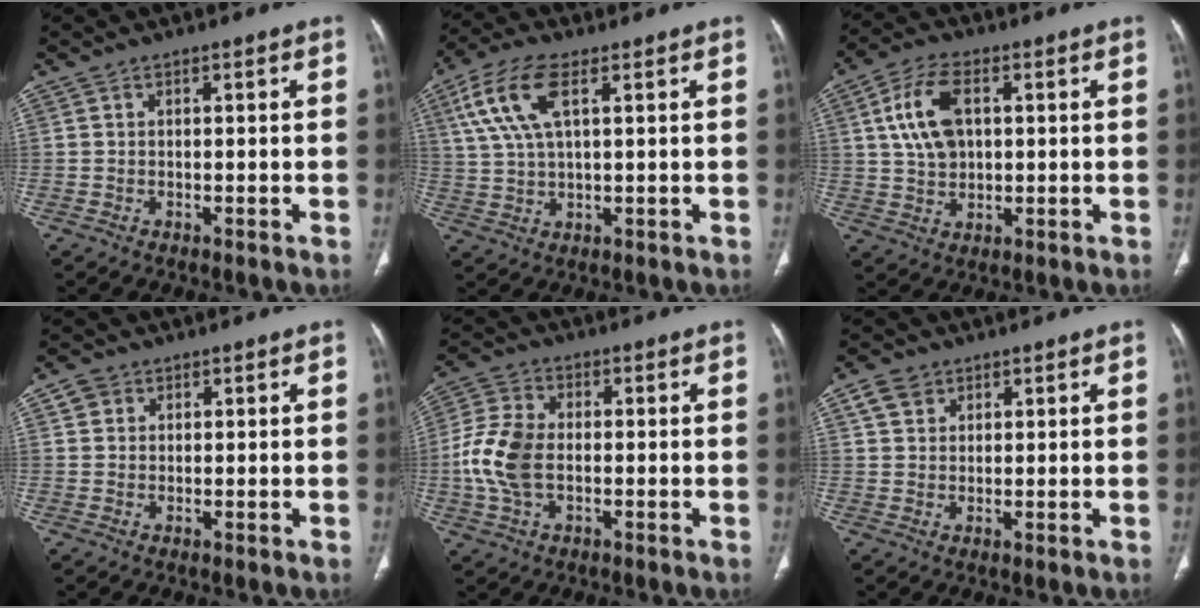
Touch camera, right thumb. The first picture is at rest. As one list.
[{"total": 10.3, "force": [3.9, 4.2, 8.5], "torque": [-0.193, 0.006, 0.078]}, {"total": 9.9, "force": [2.3, 6.0, 7.5], "torque": [-0.139, 0.005, 0.044]}, {"total": 2.5, "force": [1.1, 2.2, 0.6], "torque": [0.002, -0.002, 0.015]}, {"total": 10.0, "force": [-1.0, 6.2, 7.8], "torque": [-0.173, 0.013, -0.023]}, {"total": 4.1, "force": [2.2, 3.0, 1.6], "torque": [-0.018, -0.004, 0.044]}]